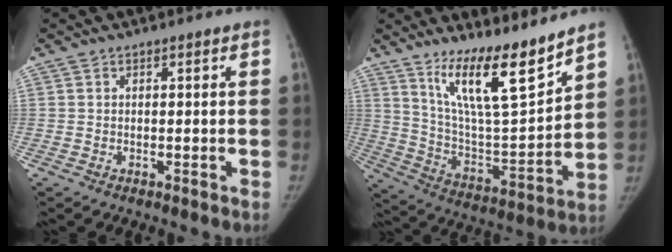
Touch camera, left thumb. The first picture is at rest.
{"total": 16.9, "force": [12.4, 2.9, 11.2], "torque": [-0.163, -0.089, 0.228]}